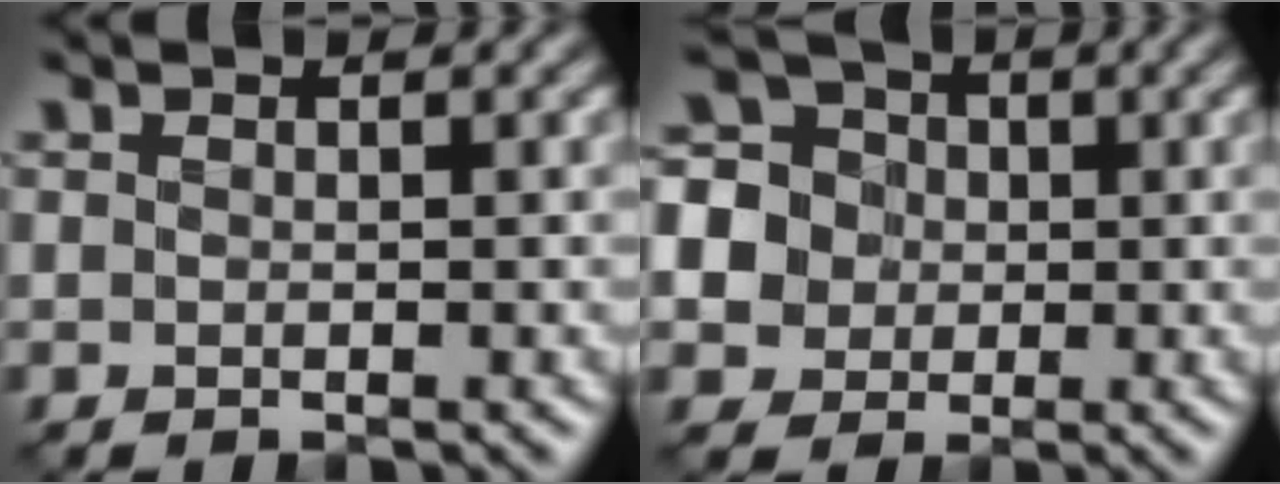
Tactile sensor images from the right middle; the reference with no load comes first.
{"total": 8.5, "force": [0.0, 8.0, 2.7], "torque": [-0.073, 0.033, -0.012]}